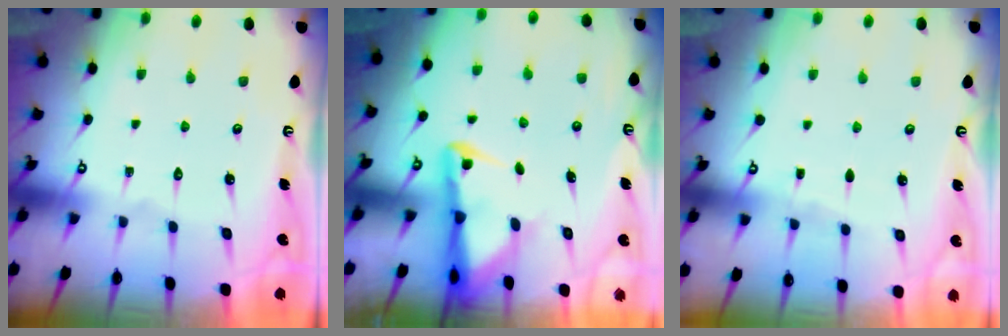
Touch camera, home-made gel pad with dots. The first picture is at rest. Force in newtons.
{"total": 3.6, "press": 3.4, "slide": 1.1}
{"total": 2.3, "press": 2.3, "slide": 0.3}